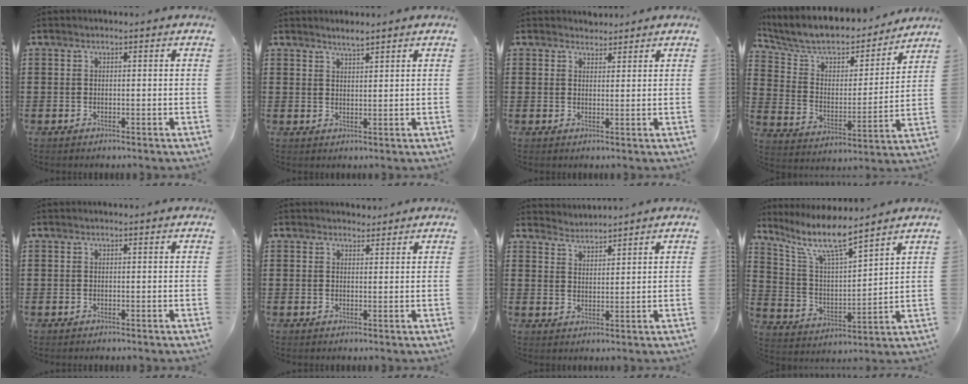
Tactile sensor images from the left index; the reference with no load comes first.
{"total": 2.0, "force": [1.8, 0.0, 0.7], "torque": [-0.017, -0.001, 0.034]}
{"total": 2.0, "force": [1.8, 0.6, -0.2], "torque": [-0.001, 0.002, 0.036]}
{"total": 6.9, "force": [6.1, 2.6, 2.1], "torque": [-0.077, -0.044, 0.101]}
{"total": 0.0}
{"total": 1.6, "force": [1.4, 0.6, 0.1], "torque": [0.003, 0.001, 0.026]}
{"total": 2.7, "force": [2.6, -0.1, -0.7], "torque": [0.004, -0.009, 0.050]}
{"total": 9.0, "force": [7.3, 1.3, 5.1], "torque": [-0.127, -0.041, 0.124]}